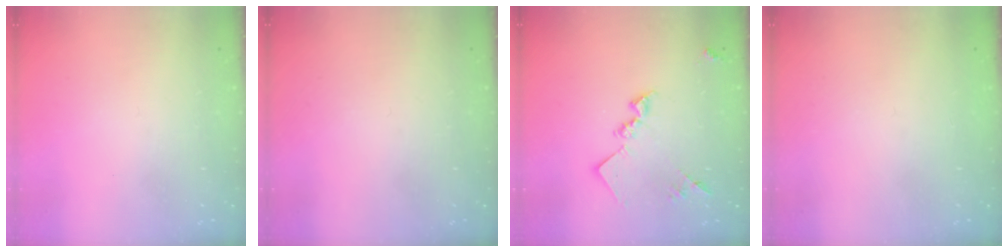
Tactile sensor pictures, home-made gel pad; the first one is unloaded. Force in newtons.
{"total": 0.0}
{"total": 13.9, "press": 13.8, "slide": 0.9}
{"total": 1.1, "press": 1.0, "slide": 0.1}